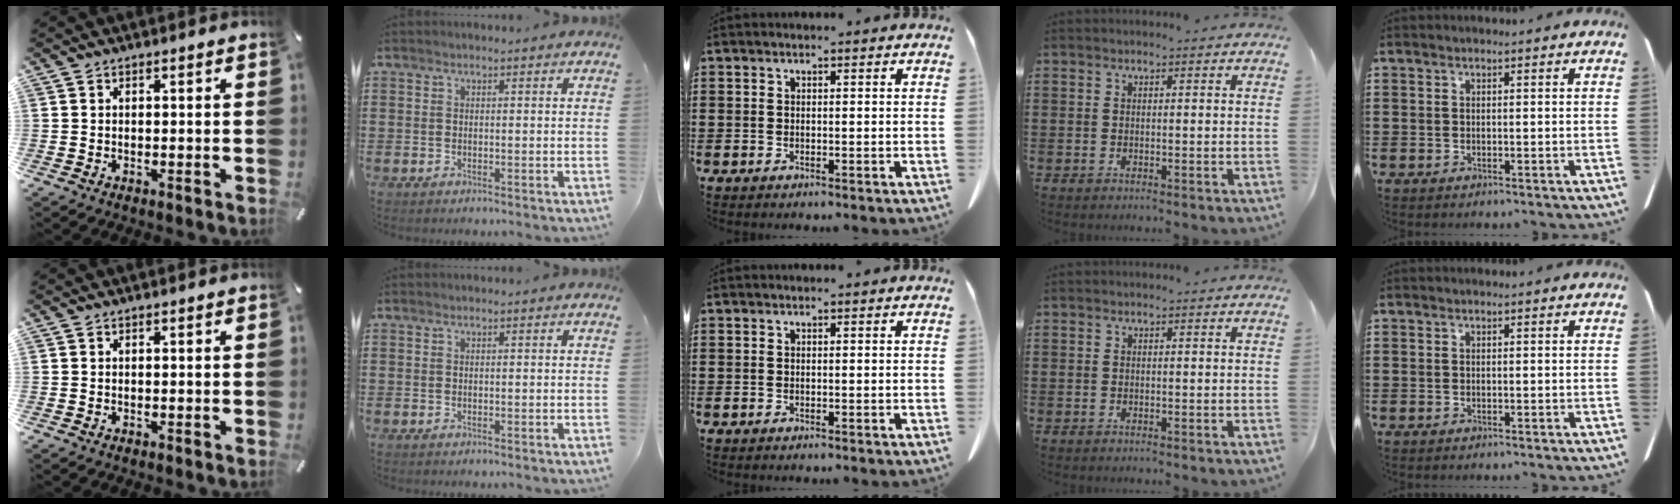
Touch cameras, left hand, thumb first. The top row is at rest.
{}